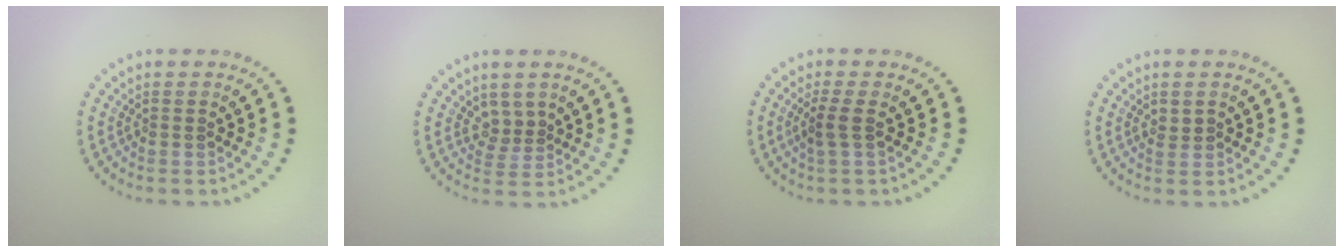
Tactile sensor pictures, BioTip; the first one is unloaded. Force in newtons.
{"total": 1.6, "press": 1.1, "slide": 1.2}
{"total": 1.6, "press": 1.3, "slide": 1.0}
{"total": 1.0, "press": 0.9, "slide": 0.3}